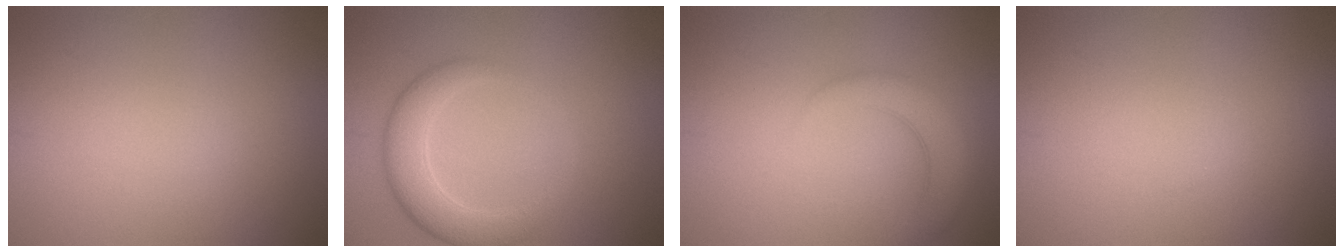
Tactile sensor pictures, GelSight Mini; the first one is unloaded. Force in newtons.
{"total": 3.9, "press": 3.9, "slide": 0.3}
{"total": 2.8, "press": 2.8, "slide": 0.3}
{"total": 0.0}